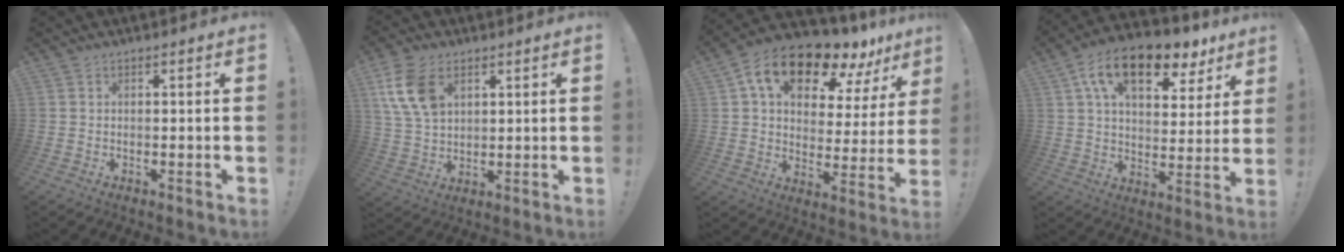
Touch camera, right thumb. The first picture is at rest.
{"total": 12.4, "force": [5.4, 8.2, 7.7], "torque": [-0.158, -0.003, 0.109]}
{"total": 16.9, "force": [11.9, 7.4, 9.4], "torque": [-0.160, -0.081, 0.206]}
{"total": 17.0, "force": [9.4, 8.7, 11.2], "torque": [-0.176, -0.048, 0.163]}